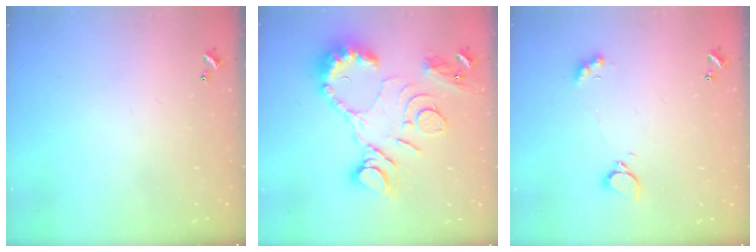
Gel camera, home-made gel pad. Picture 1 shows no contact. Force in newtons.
{"total": 18.1, "press": 17.9, "slide": 2.0}
{"total": 2.5, "press": 2.4, "slide": 0.7}